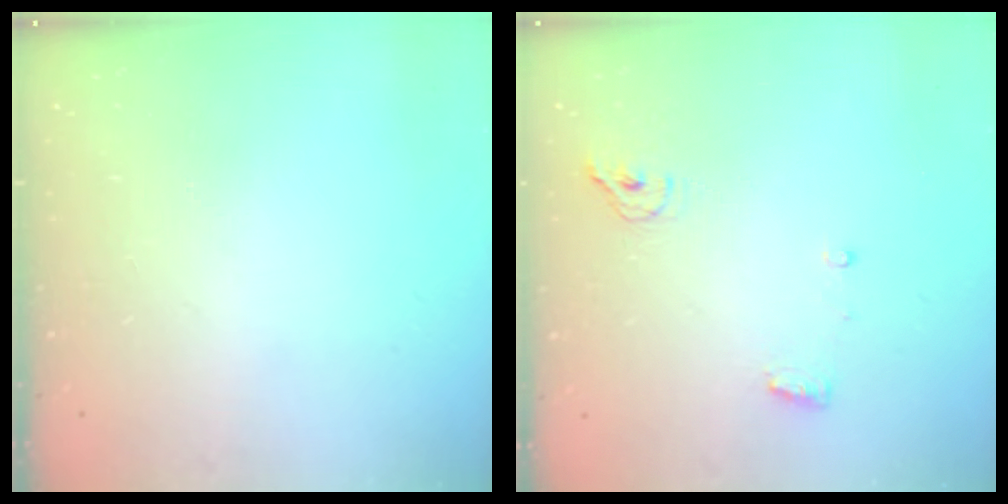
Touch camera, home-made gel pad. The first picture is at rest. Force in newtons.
{"total": 5.4, "press": 5.3, "slide": 1.1}